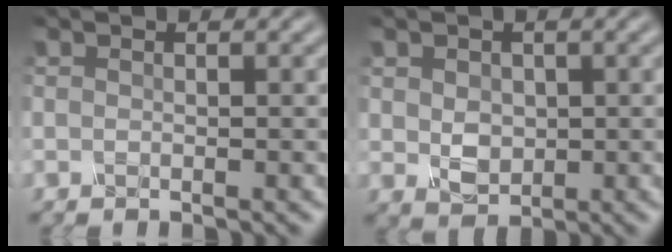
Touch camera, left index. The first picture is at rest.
{"total": 1.3, "force": [0.2, 1.2, 0.5], "torque": [-0.024, 0.002, 0.014]}